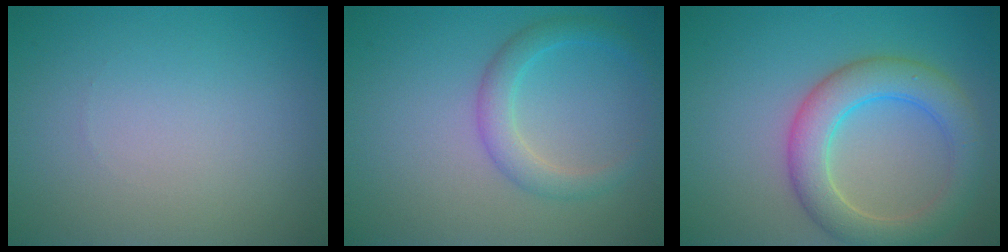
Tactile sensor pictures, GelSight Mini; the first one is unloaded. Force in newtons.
{"total": 2.7, "press": 2.7, "slide": 0.1}
{"total": 5.7, "press": 5.7, "slide": 0.4}